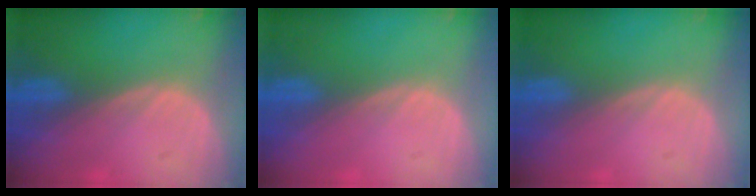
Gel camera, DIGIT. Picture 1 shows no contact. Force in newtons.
{"total": 0.0}
{"total": 0.0}